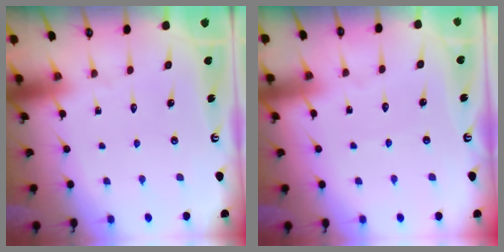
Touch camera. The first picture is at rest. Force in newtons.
{"total": 2.3, "press": 2.3, "slide": 0.3}